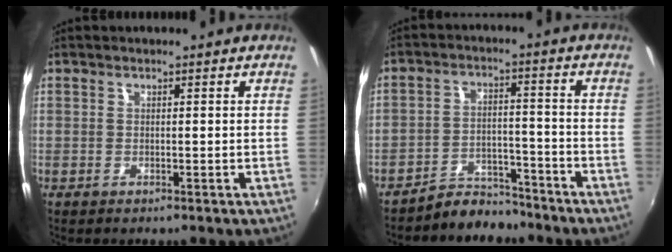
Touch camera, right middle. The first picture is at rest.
{"total": 7.1, "force": [-6.6, 2.5, 0.5], "torque": [-0.020, 0.019, -0.102]}